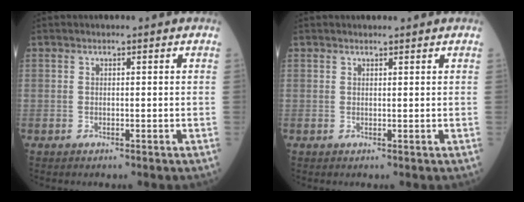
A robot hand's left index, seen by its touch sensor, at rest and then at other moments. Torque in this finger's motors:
{"motor_torque": [0.06, -0.05, -0.37, -0.03]}